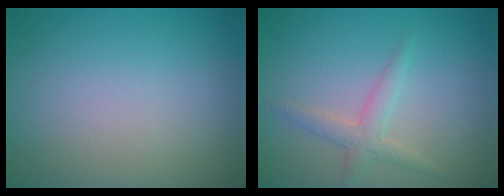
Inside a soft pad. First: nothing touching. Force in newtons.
{"total": 2.2, "press": 2.1, "slide": 0.1}